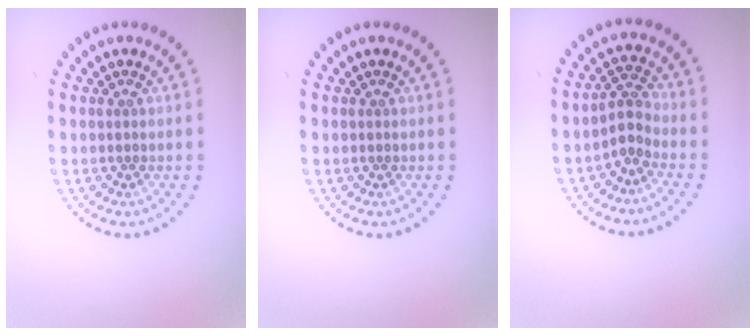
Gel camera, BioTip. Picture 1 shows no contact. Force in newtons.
{"total": 0.0}
{"total": 2.1, "press": 1.5, "slide": 1.5}